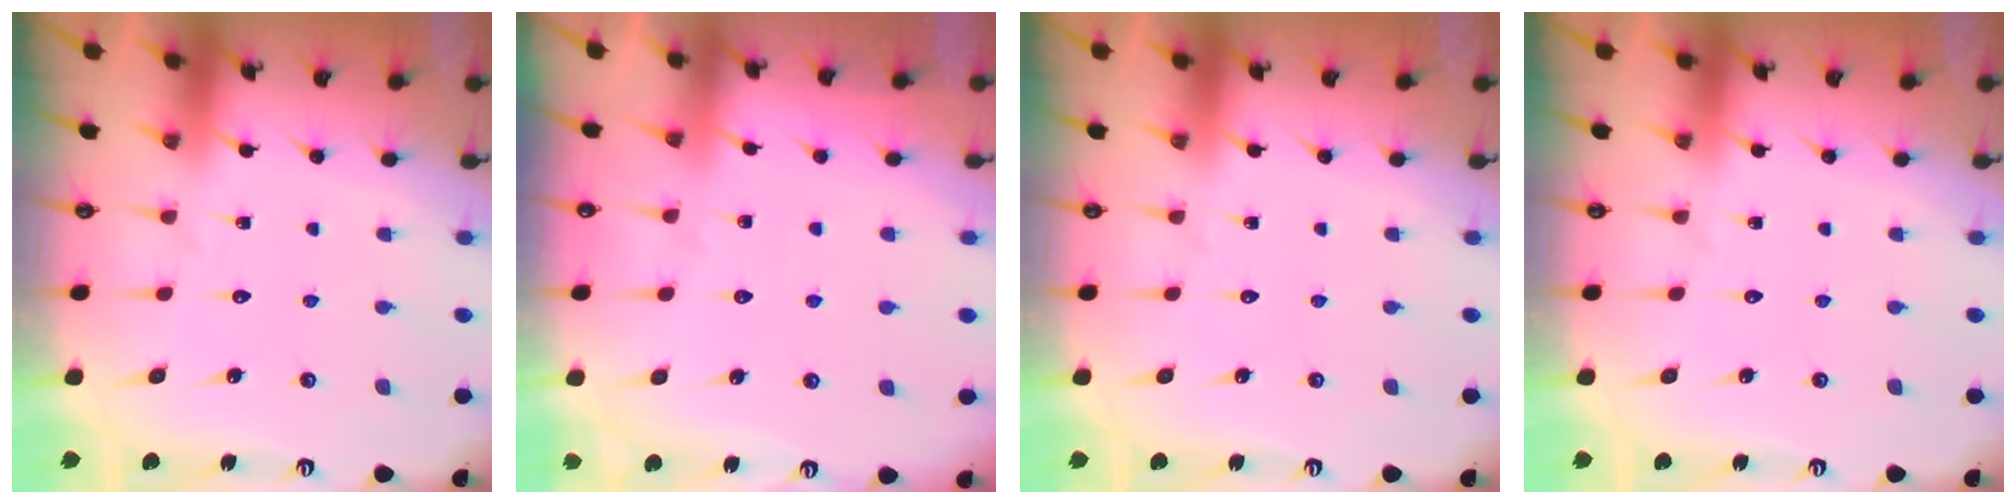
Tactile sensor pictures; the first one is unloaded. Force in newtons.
{"total": 1.0, "press": 1.0, "slide": 0.2}
{"total": 0.0}
{"total": 0.0}